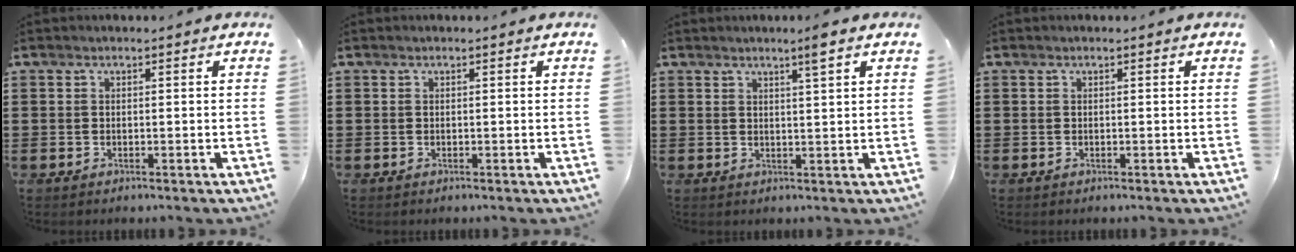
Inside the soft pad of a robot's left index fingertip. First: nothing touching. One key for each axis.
{"total": 0.0}
{"total": 3.2, "fx": 2.2, "fy": -0.5, "fz": 2.2, "tx": -0.037, "ty": -0.004, "tz": 0.036}
{"total": 0.0}